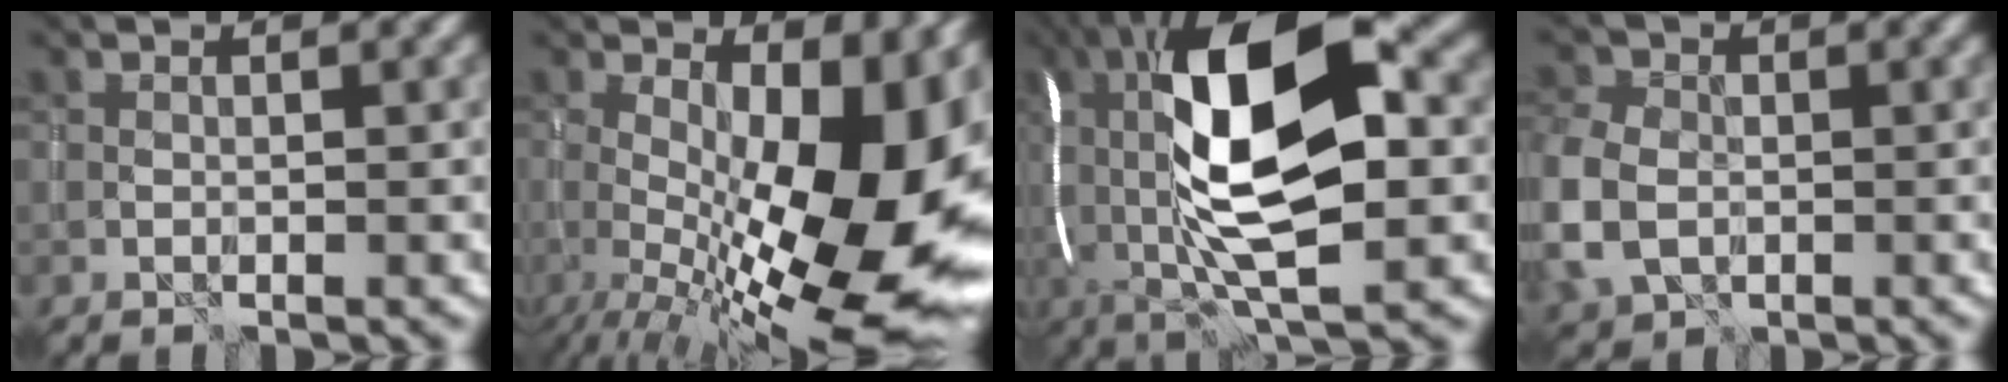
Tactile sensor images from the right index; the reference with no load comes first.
{"total": 17.0, "force": [-0.7, 7.0, 15.5], "torque": [-0.183, -0.012, 0.006]}
{"total": 17.7, "force": [1.9, 6.7, 16.3], "torque": [-0.296, 0.026, 0.019]}
{"total": 7.5, "force": [-1.5, 5.7, 4.6], "torque": [-0.126, -0.015, -0.033]}